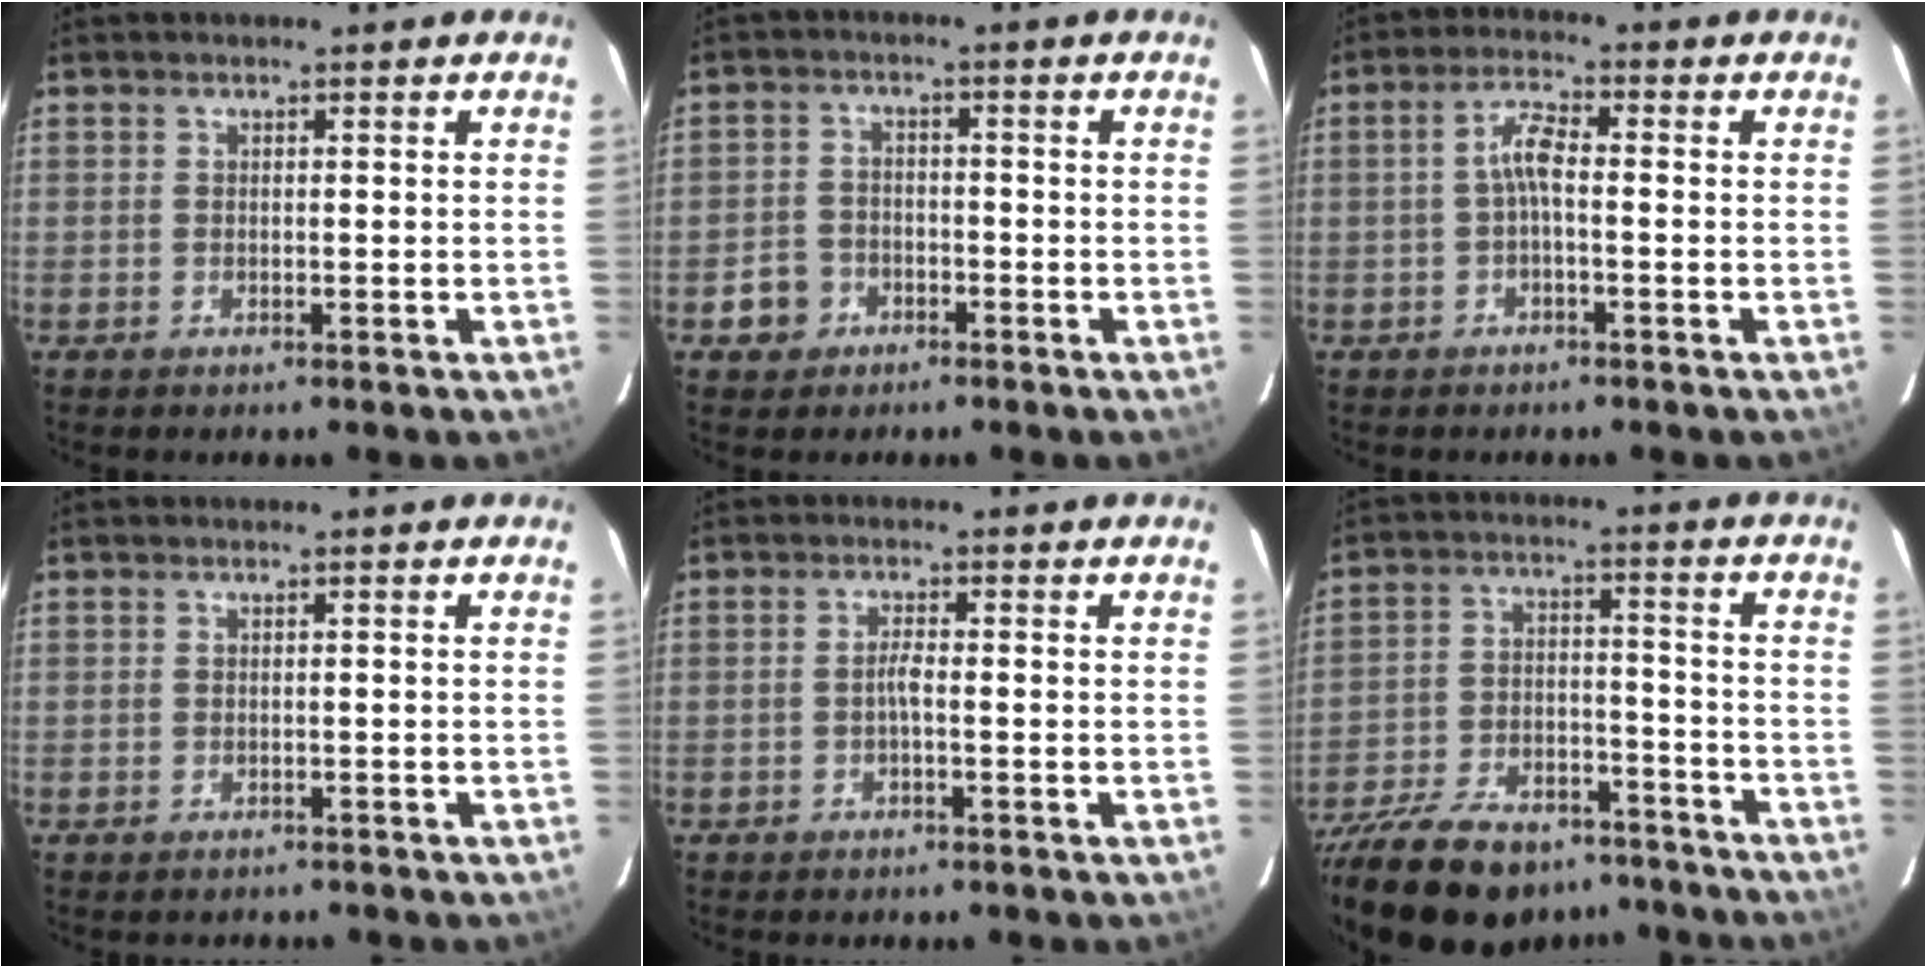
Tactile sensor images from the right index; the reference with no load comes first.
{"total": 4.8, "force": [-2.5, 4.1, 0.7], "torque": [-0.025, 0.015, -0.042]}
{"total": 3.7, "force": [-0.8, 0.9, 3.5], "torque": [-0.073, 0.013, -0.016]}
{"total": 1.0, "force": [-0.9, 0.5, -0.1], "torque": [-0.001, 0.006, -0.007]}
{"total": 1.4, "force": [-0.7, 0.0, 1.2], "torque": [-0.024, 0.004, -0.014]}
{"total": 26.0, "force": [-20.6, 11.0, 11.4], "torque": [-0.248, -0.002, -0.302]}